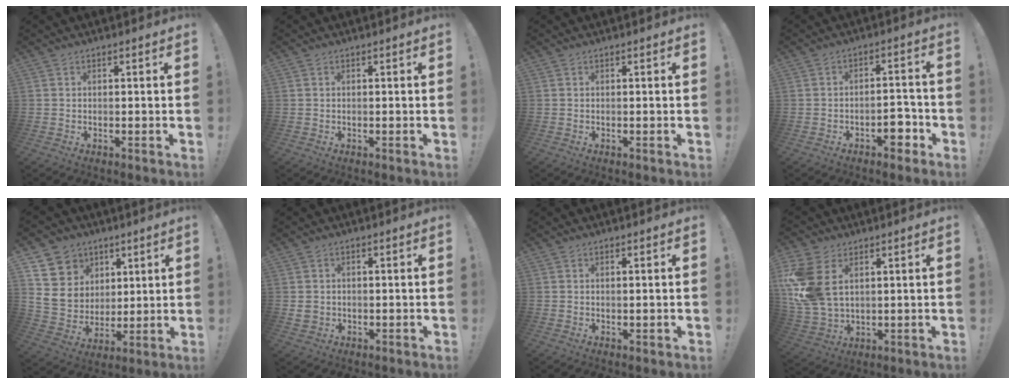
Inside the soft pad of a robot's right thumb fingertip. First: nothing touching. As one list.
[{"total": 0.0}, {"total": 0.0}, {"total": 6.7, "force": [-3.8, 3.4, 4.3], "torque": [-0.050, 0.020, -0.063]}, {"total": 12.2, "force": [4.5, 11.0, 2.8], "torque": [-0.043, -0.025, 0.106]}, {"total": 2.4, "force": [0.1, 2.2, 0.8], "torque": [-0.013, 0.004, 0.004]}, {"total": 0.9, "force": [0.6, 0.2, 0.6], "torque": [-0.008, 0.000, 0.009]}, {"total": 15.2, "force": [4.2, 10.1, 10.5], "torque": [-0.221, -0.021, 0.081]}]